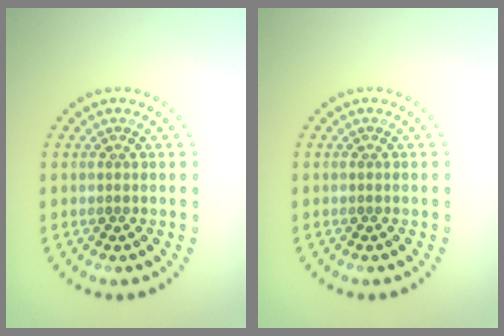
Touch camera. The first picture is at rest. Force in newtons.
{"total": 0.0}